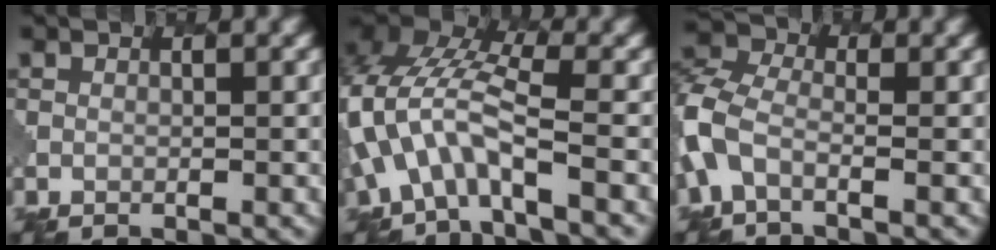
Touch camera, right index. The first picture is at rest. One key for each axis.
{"total": 7.1, "fx": -1.7, "fy": 3.5, "fz": 5.9, "tx": -0.127, "ty": 0.016, "tz": -0.042}
{"total": 4.6, "fx": -2.0, "fy": 2.5, "fz": 3.3, "tx": -0.086, "ty": 0.001, "tz": -0.056}